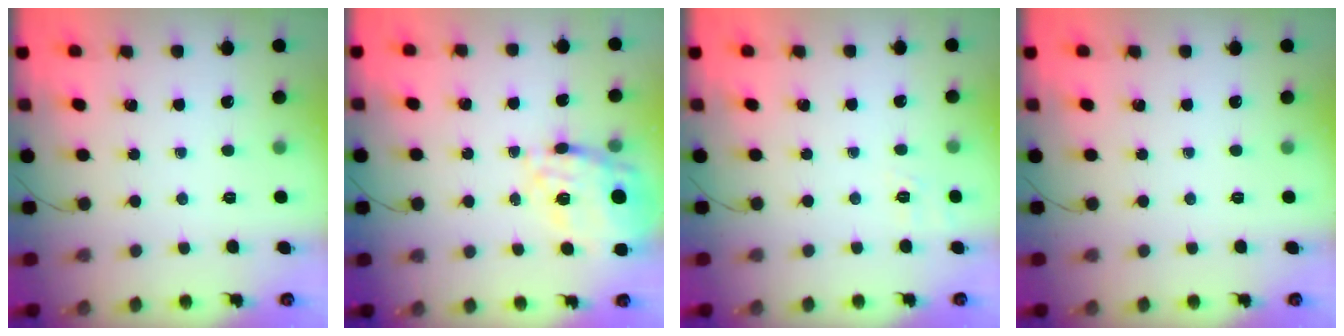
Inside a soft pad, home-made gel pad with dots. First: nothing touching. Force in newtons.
{"total": 15.3, "press": 14.8, "slide": 4.1}
{"total": 1.8, "press": 0.4, "slide": 1.7}
{"total": 0.0}